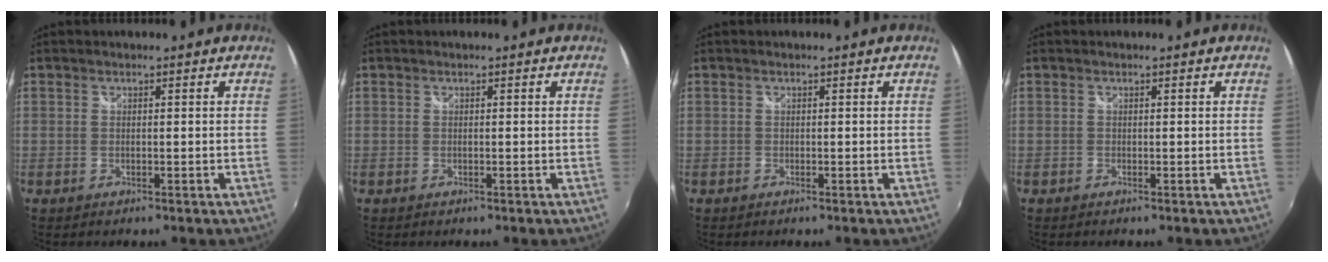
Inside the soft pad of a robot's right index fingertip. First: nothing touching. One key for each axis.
{"total": 0.0}
{"total": 0.0}
{"total": 0.0}